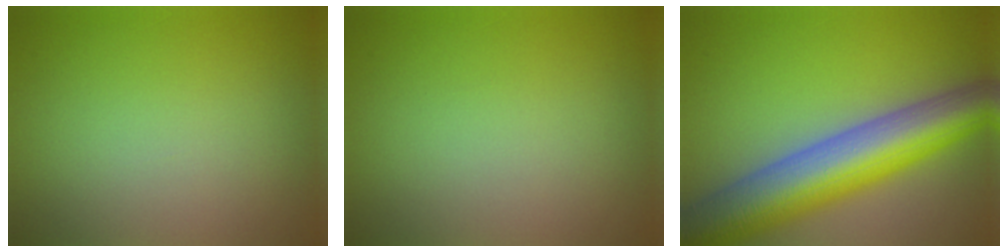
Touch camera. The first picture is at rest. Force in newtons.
{"total": 0.0}
{"total": 11.2, "press": 11.2, "slide": 0.5}